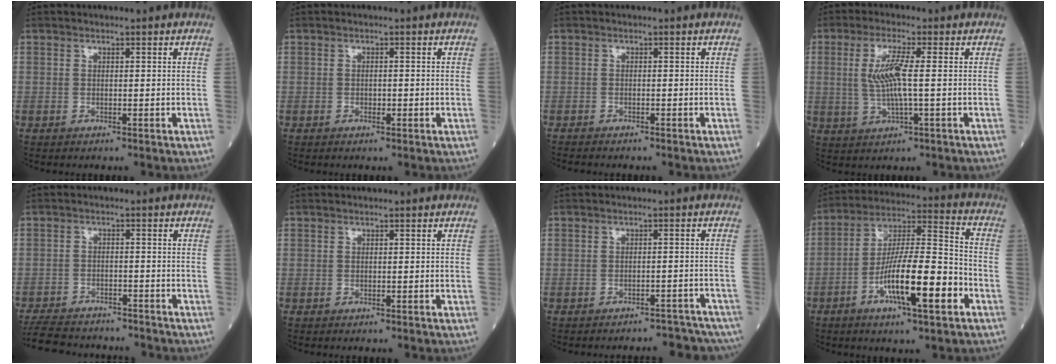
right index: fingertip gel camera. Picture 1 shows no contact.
{"total": 0.9, "force": [-0.3, 0.5, 0.7], "torque": [-0.010, 0.001, -0.005]}
{"total": 2.2, "force": [-2.0, 0.3, 0.9], "torque": [-0.020, -0.005, -0.026]}
{"total": 6.4, "force": [0.8, 0.5, 6.3], "torque": [-0.136, -0.003, 0.016]}
{"total": 11.9, "force": [-10.8, 3.3, 3.7], "torque": [-0.078, -0.004, -0.156]}
{"total": 0.0}
{"total": 9.7, "force": [-9.2, 2.7, 1.5], "torque": [-0.008, 0.014, -0.093]}
{"total": 15.2, "force": [-5.7, 2.2, 14.0], "torque": [-0.250, 0.000, -0.099]}